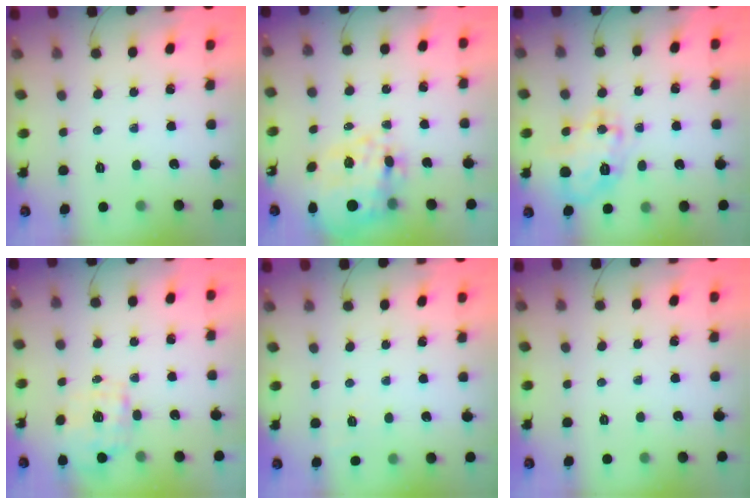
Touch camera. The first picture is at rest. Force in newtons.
{"total": 10.7, "press": 9.8, "slide": 4.3}
{"total": 16.2, "press": 16.2, "slide": 0.9}
{"total": 1.1, "press": 1.0, "slide": 0.5}
{"total": 3.7, "press": 3.3, "slide": 1.7}
{"total": 0.0}